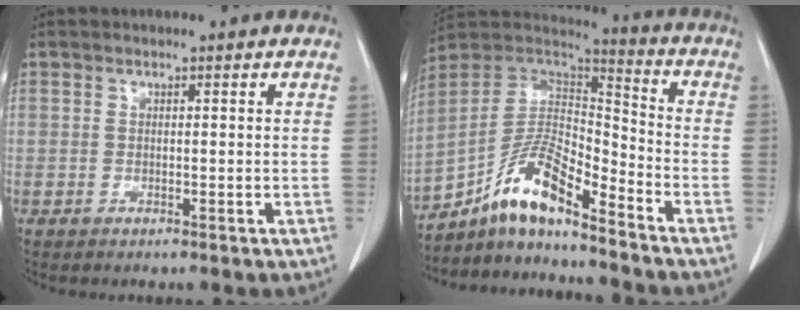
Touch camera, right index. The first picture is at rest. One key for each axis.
{"total": 12.7, "fx": -9.0, "fy": 2.5, "fz": 8.6, "tx": -0.161, "ty": 0.026, "tz": -0.163}